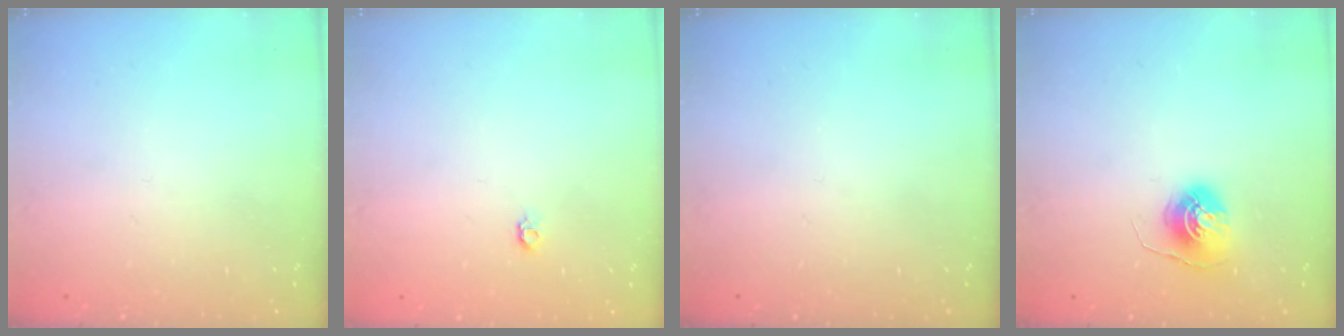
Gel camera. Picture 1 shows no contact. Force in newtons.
{"total": 4.0, "press": 4.0, "slide": 0.4}
{"total": 0.0}
{"total": 6.4, "press": 6.4, "slide": 0.6}